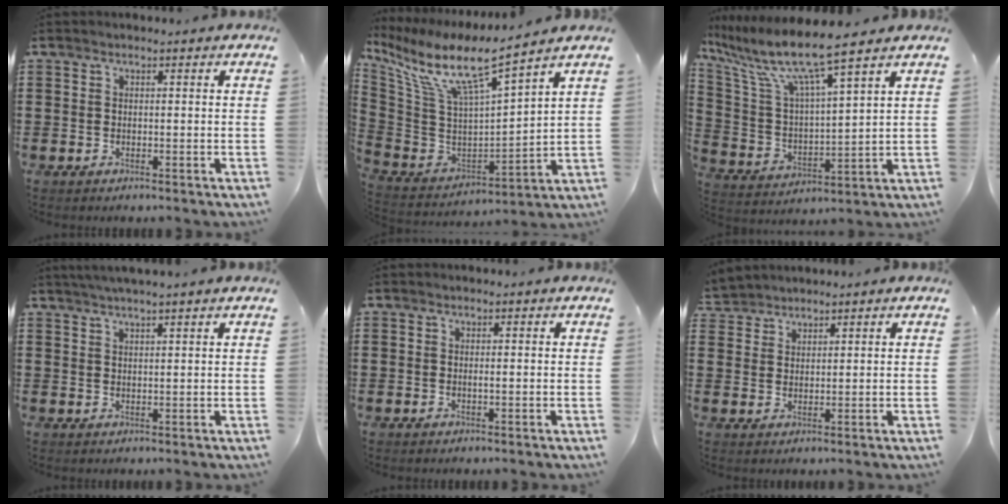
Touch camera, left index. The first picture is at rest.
{"total": 10.3, "force": [6.6, 1.4, 7.9], "torque": [-0.174, -0.047, 0.106]}
{"total": 9.2, "force": [7.6, 0.0, 5.2], "torque": [-0.137, -0.050, 0.121]}
{"total": 2.3, "force": [2.0, -0.6, 1.0], "torque": [-0.022, 0.000, 0.037]}
{"total": 0.5, "force": [0.0, 0.0, 0.5], "torque": [-0.010, -0.003, 0.001]}
{"total": 2.4, "force": [2.3, 0.6, -0.2], "torque": [-0.005, -0.002, 0.047]}